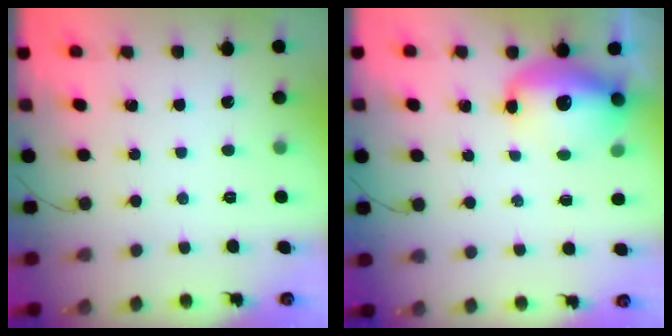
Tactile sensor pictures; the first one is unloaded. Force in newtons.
{"total": 12.5, "press": 12.1, "slide": 2.9}